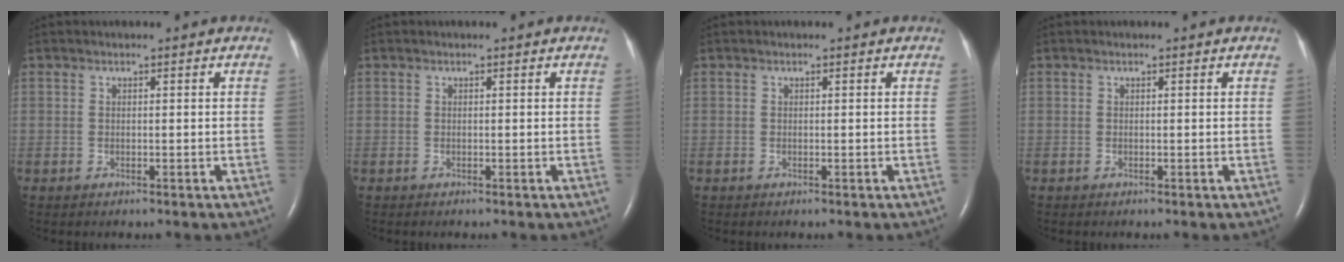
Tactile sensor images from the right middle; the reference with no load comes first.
{"total": 0.0}
{"total": 0.0}
{"total": 0.0}